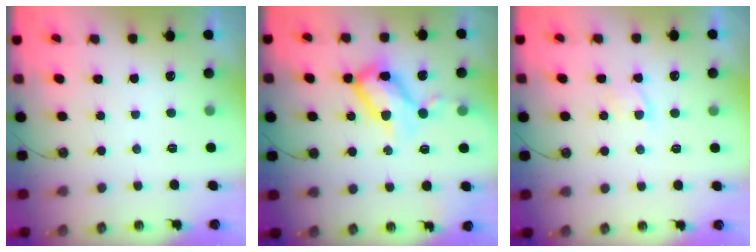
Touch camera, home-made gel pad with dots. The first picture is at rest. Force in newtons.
{"total": 14.0, "press": 13.9, "slide": 1.1}
{"total": 4.5, "press": 4.5, "slide": 0.6}